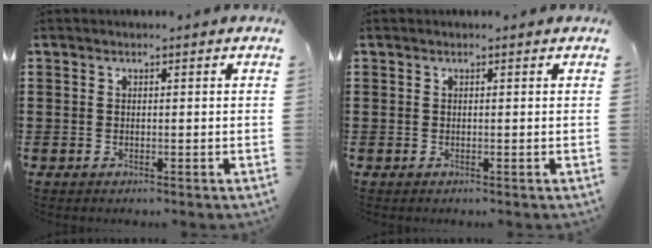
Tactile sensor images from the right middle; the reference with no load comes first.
{"total": 0.0}